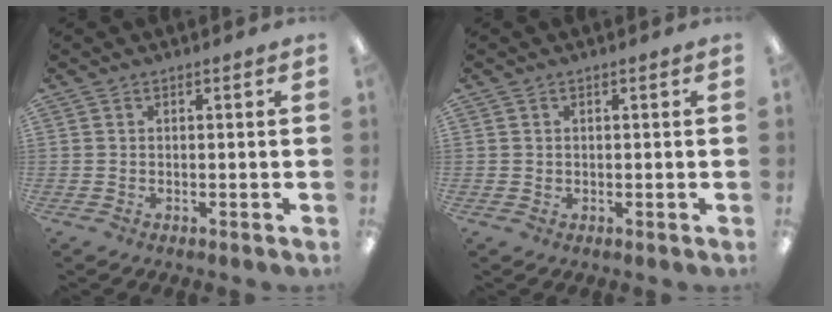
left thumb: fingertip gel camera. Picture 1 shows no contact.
{"total": 0.6, "force": [0.2, 0.6, 0.0], "torque": [0.000, 0.003, 0.004]}